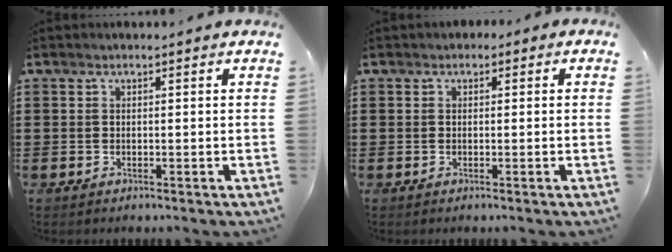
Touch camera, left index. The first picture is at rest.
{"total": 0.8, "force": [0.0, 0.8, 0.3], "torque": [-0.007, 0.005, -0.001]}